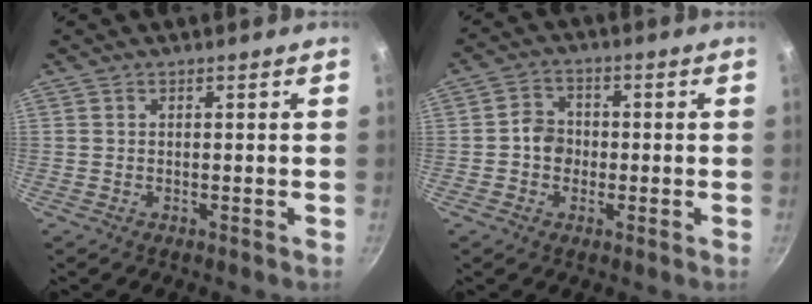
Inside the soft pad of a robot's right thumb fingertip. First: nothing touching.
{"total": 4.8, "force": [-0.7, 4.2, 2.1], "torque": [-0.006, 0.017, -0.020]}